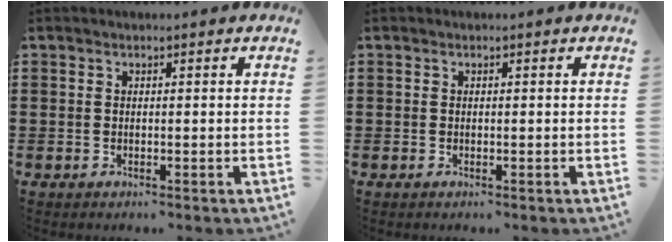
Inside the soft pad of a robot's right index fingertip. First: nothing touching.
{"total": 0.0}